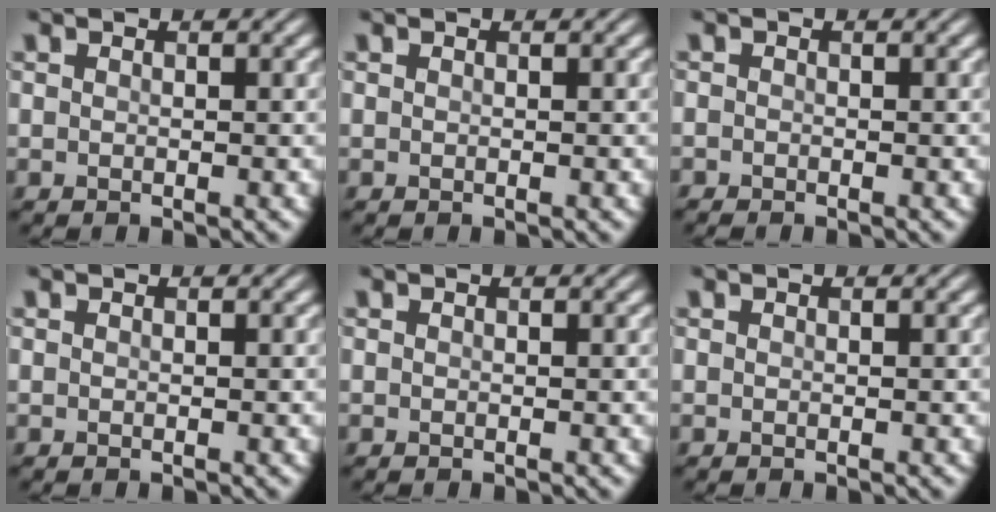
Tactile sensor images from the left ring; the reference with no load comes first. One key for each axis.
{"total": 0.0}
{"total": 0.7, "fx": -0.7, "fy": 0.3, "fz": 0.1, "tx": 0.002, "ty": -0.004, "tz": -0.015}
{"total": 0.0}
{"total": 0.0}
{"total": 0.0}